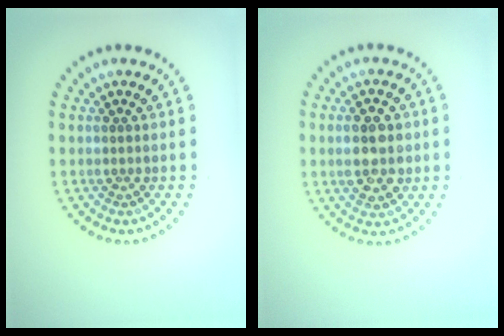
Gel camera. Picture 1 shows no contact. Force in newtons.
{"total": 4.3, "press": 4.3, "slide": 0.4}